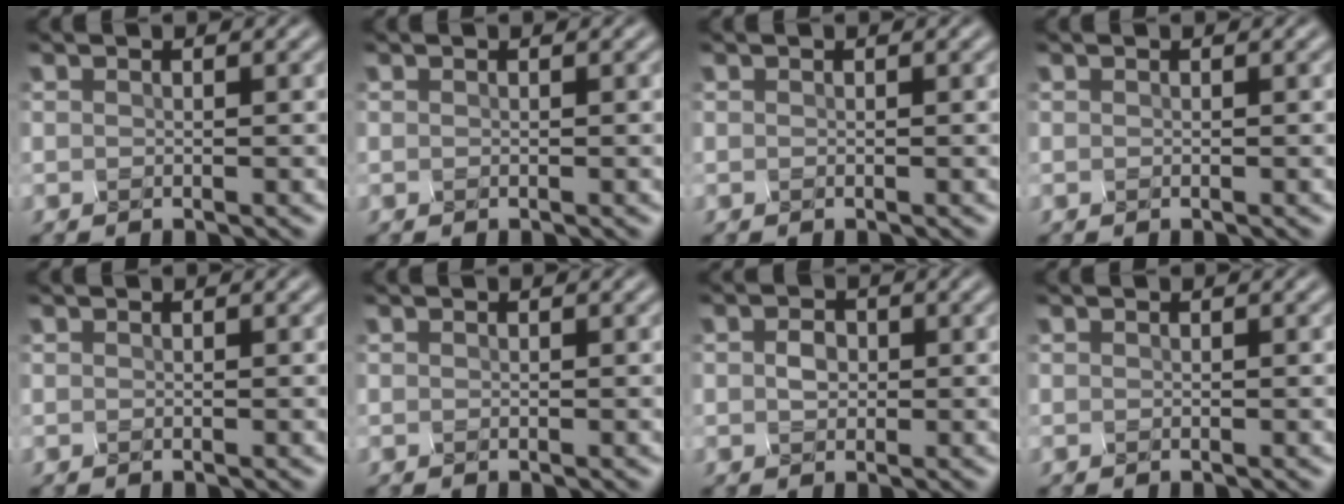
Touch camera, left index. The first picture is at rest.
{"total": 0.0}
{"total": 0.0}
{"total": 0.0}
{"total": 0.0}
{"total": 0.0}
{"total": 1.1, "force": [-0.1, -0.4, -1.0], "torque": [-0.017, 0.000, 0.020]}
{"total": 0.0}